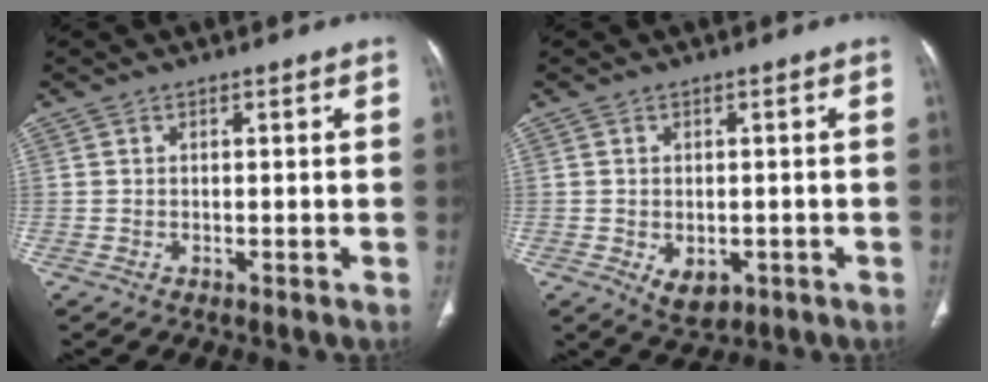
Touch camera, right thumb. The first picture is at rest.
{"total": 4.7, "force": [-1.5, 3.2, 3.1], "torque": [-0.038, 0.004, -0.009]}